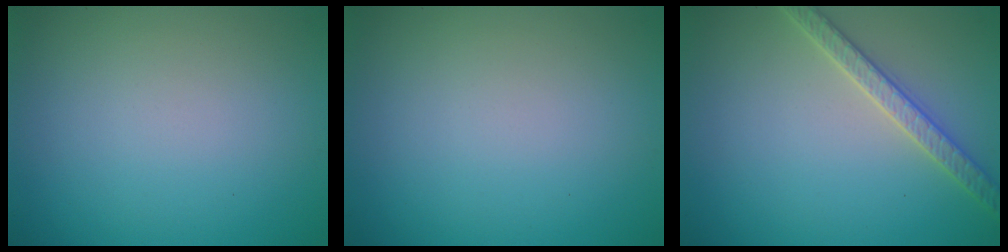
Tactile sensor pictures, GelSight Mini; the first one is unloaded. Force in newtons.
{"total": 0.0}
{"total": 2.8, "press": 2.8, "slide": 0.6}